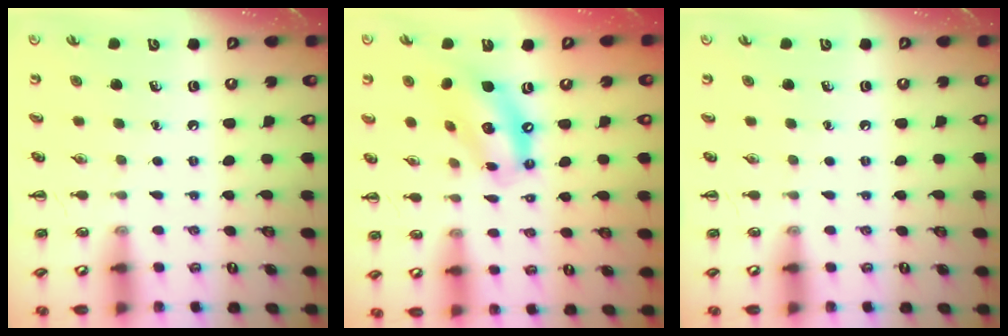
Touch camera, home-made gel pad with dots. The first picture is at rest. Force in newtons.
{"total": 14.3, "press": 13.7, "slide": 3.8}
{"total": 0.0}